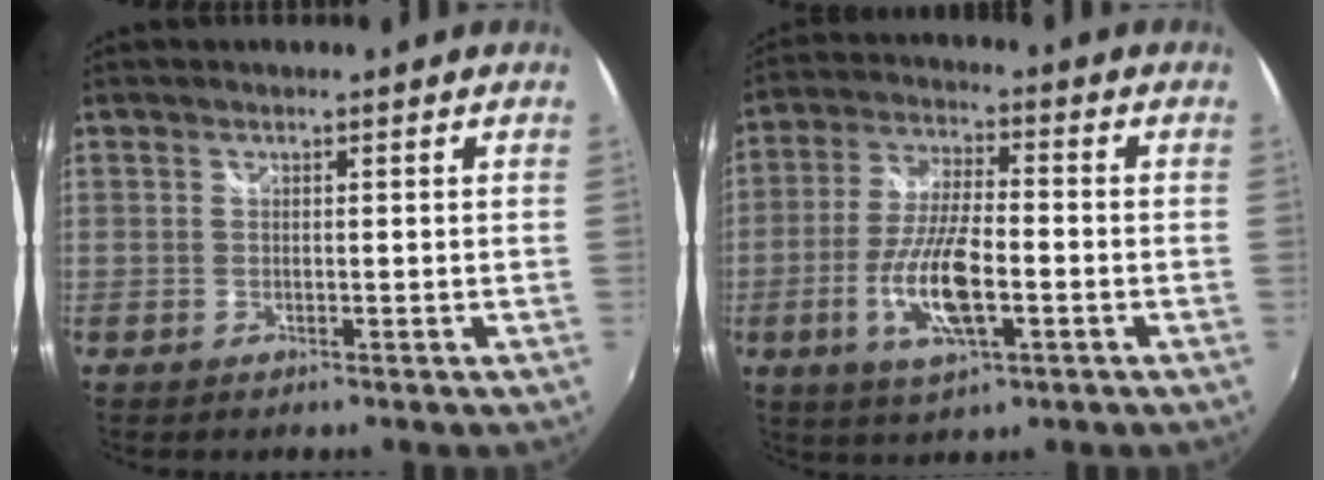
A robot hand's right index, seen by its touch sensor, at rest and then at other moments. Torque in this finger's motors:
{"motor_torque": [2.14, 0.00, 1.05, 0.16]}